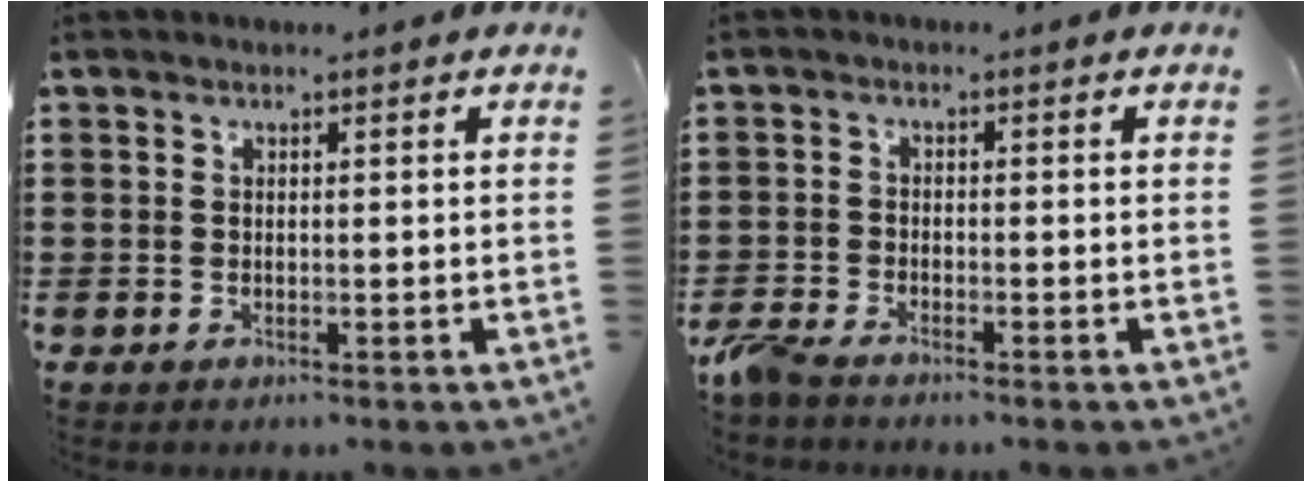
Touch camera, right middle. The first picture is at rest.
{"total": 2.5, "force": [-2.3, 0.4, 1.1], "torque": [-0.048, -0.005, -0.055]}